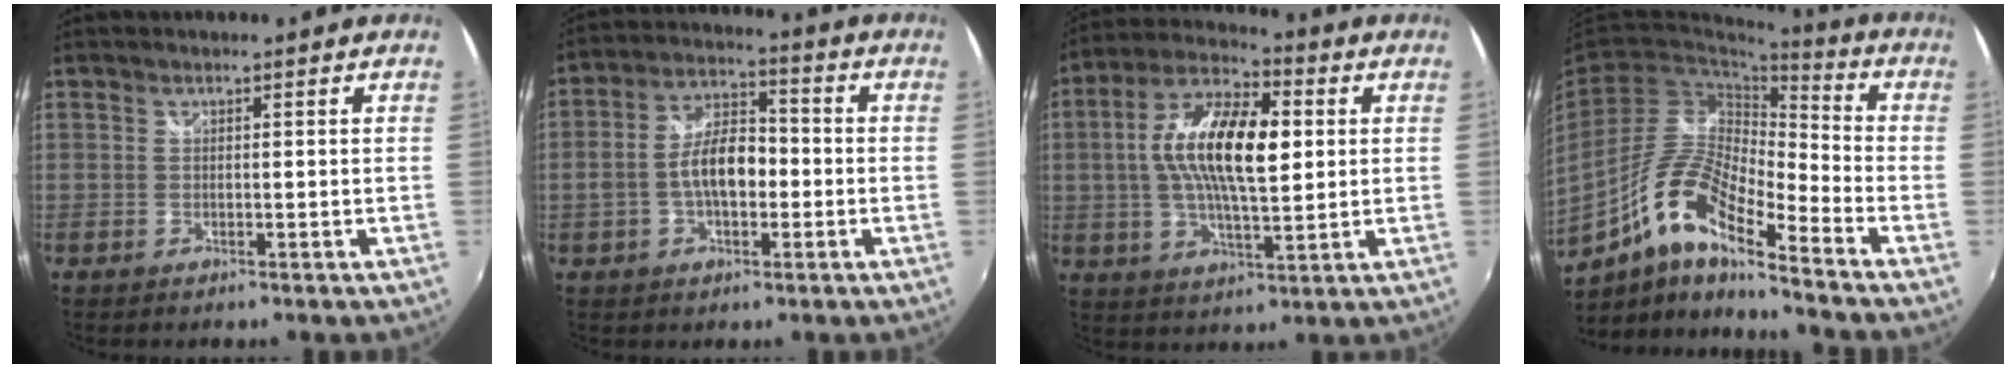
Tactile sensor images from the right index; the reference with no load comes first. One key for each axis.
{"total": 9.2, "fx": -1.8, "fy": 4.7, "fz": 7.8, "tx": -0.145, "ty": 0.017, "tz": -0.029}
{"total": 15.5, "fx": 1.9, "fy": 6.0, "fz": 14.2, "tx": -0.270, "ty": 0.016, "tz": 0.025}
{"total": 14.2, "fx": -8.3, "fy": 3.3, "fz": 11.0, "tx": -0.208, "ty": -0.008, "tz": -0.169}